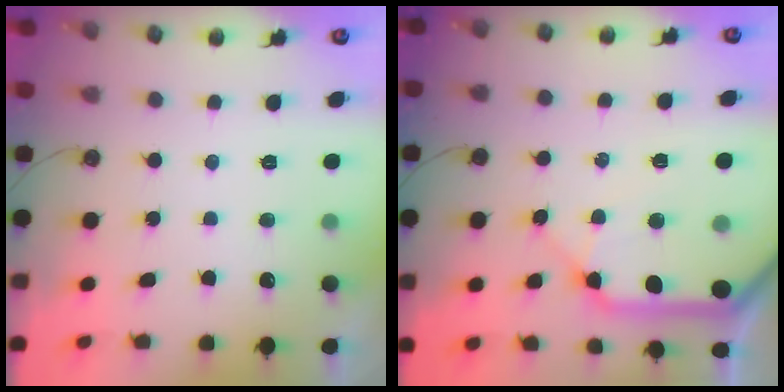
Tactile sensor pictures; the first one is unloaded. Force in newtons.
{"total": 20.2, "press": 20.0, "slide": 3.0}